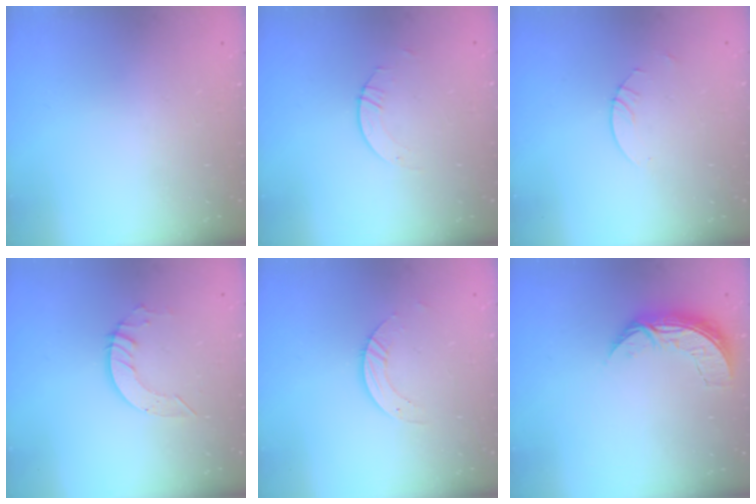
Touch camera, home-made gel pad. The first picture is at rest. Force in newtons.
{"total": 1.1, "press": 1.1, "slide": 0.1}
{"total": 2.7, "press": 2.7, "slide": 0.2}
{"total": 5.2, "press": 5.2, "slide": 0.3}
{"total": 3.8, "press": 3.8, "slide": 0.2}
{"total": 7.3, "press": 7.3, "slide": 0.6}